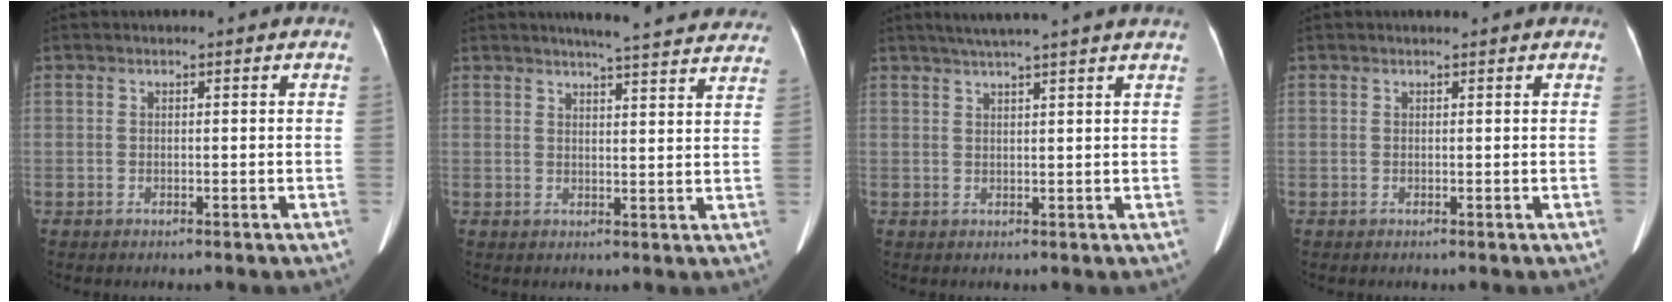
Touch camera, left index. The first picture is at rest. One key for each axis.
{"total": 16.9, "fx": 15.8, "fy": 1.4, "fz": 6.0, "tx": -0.070, "ty": -0.019, "tz": 0.177}
{"total": 9.1, "fx": 7.6, "fy": -0.9, "fz": 4.9, "tx": -0.077, "ty": 0.030, "tz": 0.094}
{"total": 0.7, "fx": 0.6, "fy": 0.1, "fz": 0.3, "tx": -0.010, "ty": 0.005, "tz": 0.011}